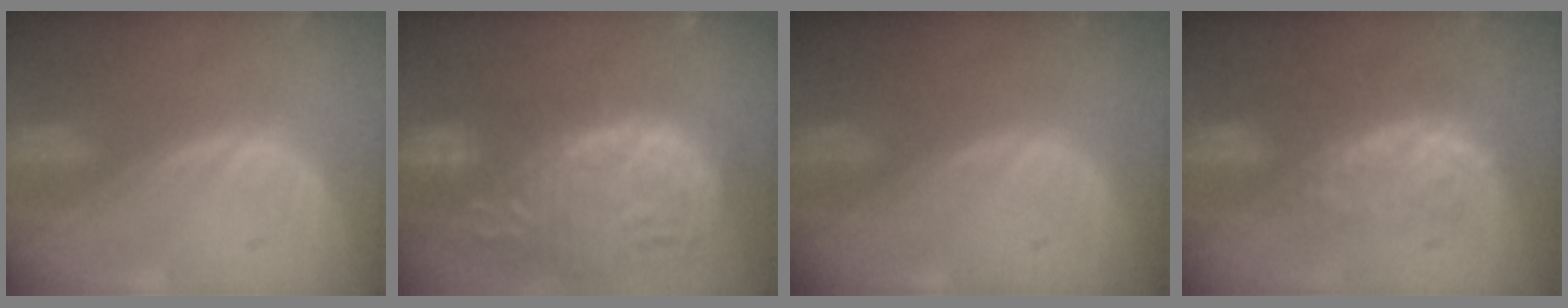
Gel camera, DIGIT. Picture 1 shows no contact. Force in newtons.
{"total": 16.0, "press": 13.3, "slide": 9.0}
{"total": 0.0}
{"total": 7.5, "press": 7.3, "slide": 1.7}